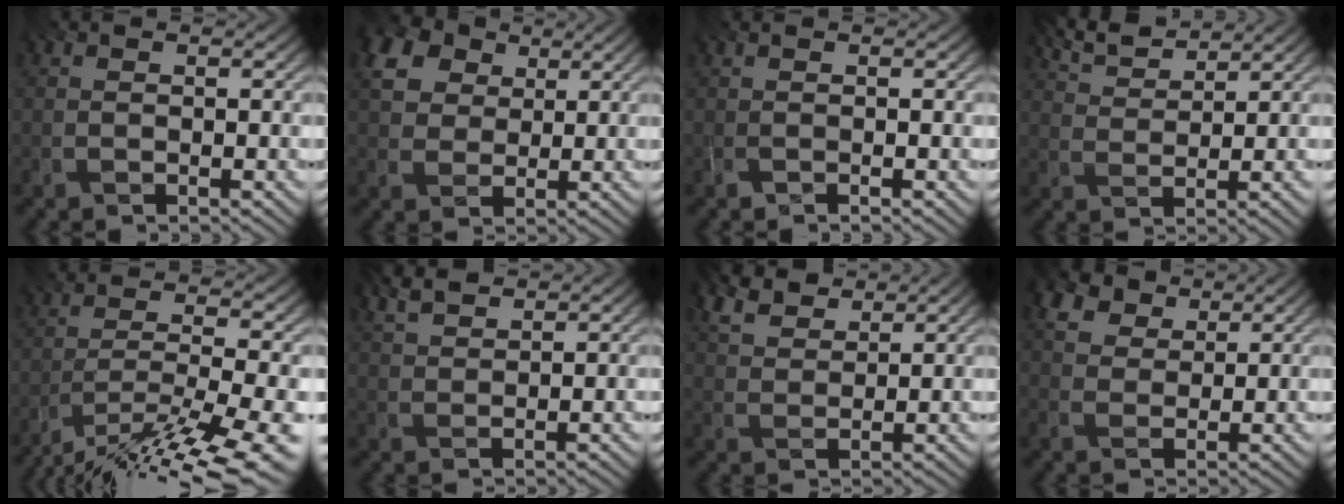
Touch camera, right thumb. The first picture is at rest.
{"total": 7.2, "force": [3.3, 5.0, 4.0], "torque": [-0.115, 0.025, 0.046]}
{"total": 0.6, "force": [-0.3, -0.6, 0.0], "torque": [-0.001, 0.007, -0.006]}
{"total": 5.0, "force": [4.2, 0.7, 2.5], "torque": [-0.064, 0.010, 0.077]}
{"total": 14.9, "force": [-12.2, 0.5, 8.5], "torque": [-0.120, -0.016, -0.196]}
{"total": 4.6, "force": [3.8, 1.0, 2.4], "torque": [-0.057, 0.008, 0.064]}
{"total": 5.8, "force": [4.5, 2.2, 3.1], "torque": [-0.080, 0.009, 0.080]}
{"total": 4.7, "force": [3.1, 2.6, 2.4], "torque": [-0.056, 0.009, 0.051]}